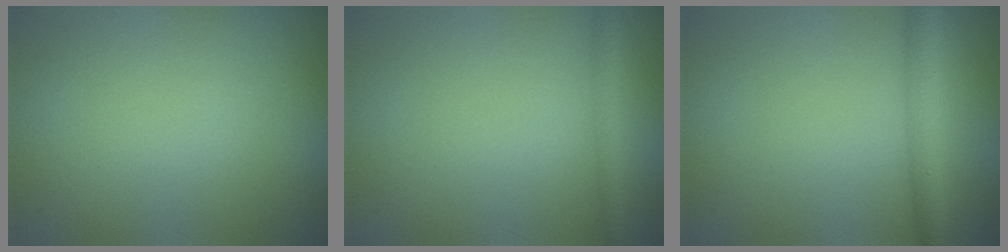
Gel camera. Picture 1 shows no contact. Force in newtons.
{"total": 1.7, "press": 1.7, "slide": 0.1}
{"total": 3.4, "press": 3.4, "slide": 0.2}